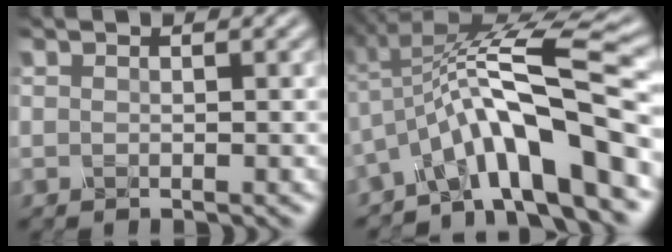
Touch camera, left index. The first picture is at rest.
{"total": 10.6, "force": [-3.2, 2.4, 9.8], "torque": [-0.151, 0.024, -0.058]}